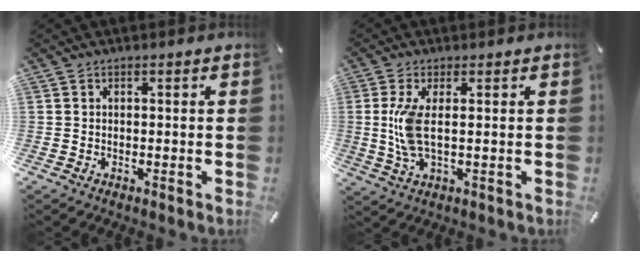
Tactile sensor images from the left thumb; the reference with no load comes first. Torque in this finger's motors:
{"motor_torque": [0.37, 0.25, 1.23, -0.11, 0.47]}